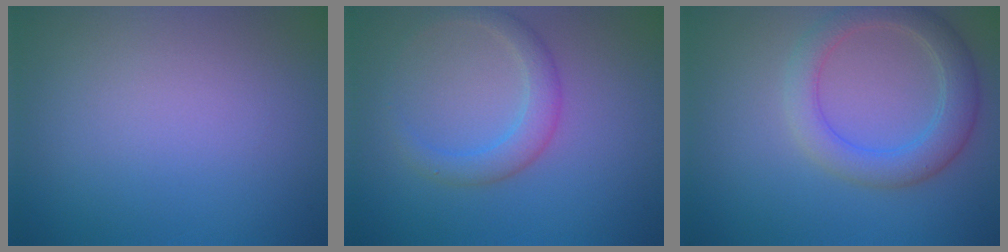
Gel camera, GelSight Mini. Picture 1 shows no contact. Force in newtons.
{"total": 2.5, "press": 2.5, "slide": 0.1}
{"total": 4.1, "press": 4.1, "slide": 0.1}